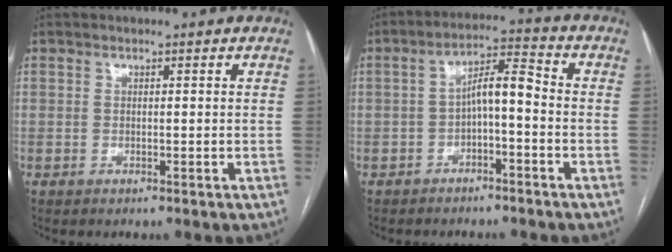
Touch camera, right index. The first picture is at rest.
{"total": 6.1, "force": [-1.4, 1.6, 5.7], "torque": [-0.102, 0.029, -0.024]}